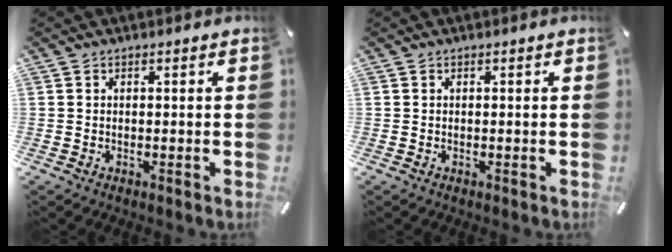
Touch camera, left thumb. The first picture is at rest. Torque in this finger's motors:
{"motor_torque": [-0.01, 0.01, -0.01, 0.02, 0.00]}